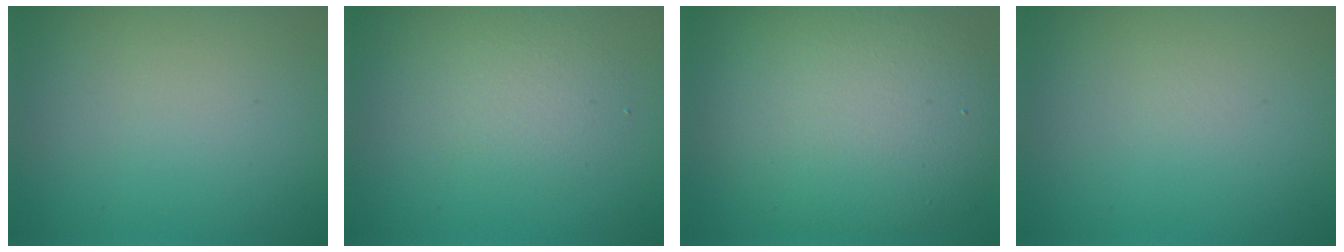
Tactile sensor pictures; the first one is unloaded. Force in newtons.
{"total": 2.2, "press": 2.2, "slide": 0.0}
{"total": 10.1, "press": 10.1, "slide": 0.5}
{"total": 0.0}